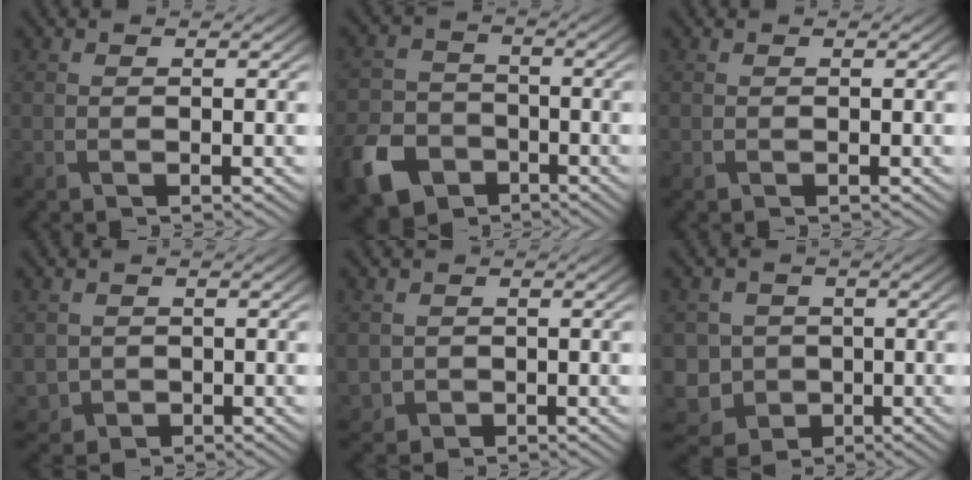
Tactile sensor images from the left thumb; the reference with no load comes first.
{"total": 8.6, "force": [-5.0, 6.0, 3.7], "torque": [-0.099, -0.021, -0.106]}
{"total": 0.0}
{"total": 2.4, "force": [-0.1, 2.4, 0.3], "torque": [-0.018, -0.011, -0.002]}
{"total": 1.9, "force": [-0.1, 1.9, 0.1], "torque": [-0.011, -0.009, -0.002]}
{"total": 7.5, "force": [-2.3, 6.8, 2.3], "torque": [-0.068, -0.017, -0.063]}